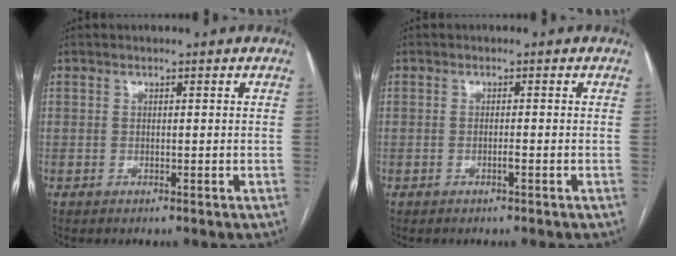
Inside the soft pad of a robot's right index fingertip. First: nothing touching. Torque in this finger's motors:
{"motor_torque": [0.47, 0.28, 0.23, 0.07]}